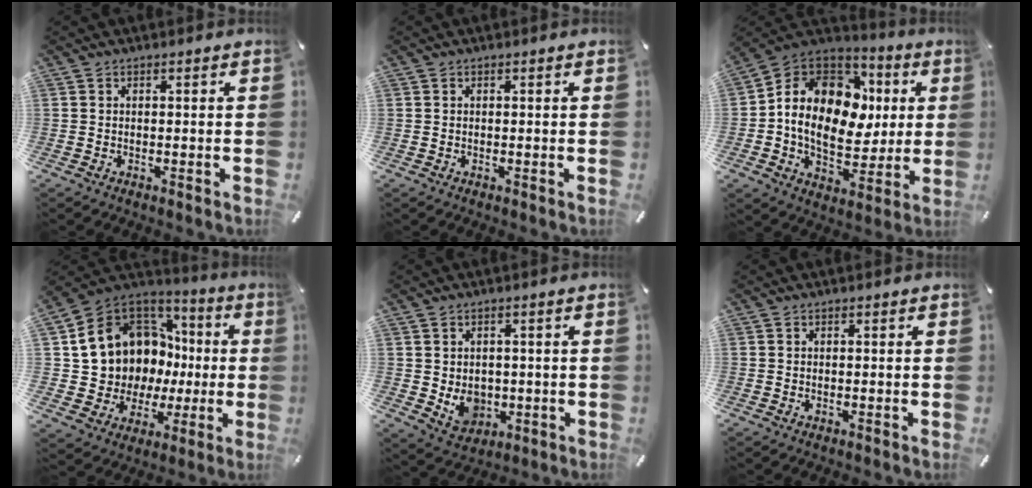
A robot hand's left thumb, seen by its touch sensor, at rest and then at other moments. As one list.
[{"total": 0.0}, {"total": 16.3, "force": [1.4, 13.1, 9.6], "torque": [-0.179, -0.003, 0.027]}, {"total": 12.4, "force": [4.1, 11.3, 2.8], "torque": [-0.057, -0.059, 0.097]}, {"total": 6.1, "force": [-0.3, 5.4, 2.6], "torque": [-0.033, -0.003, -0.004]}, {"total": 0.0}]